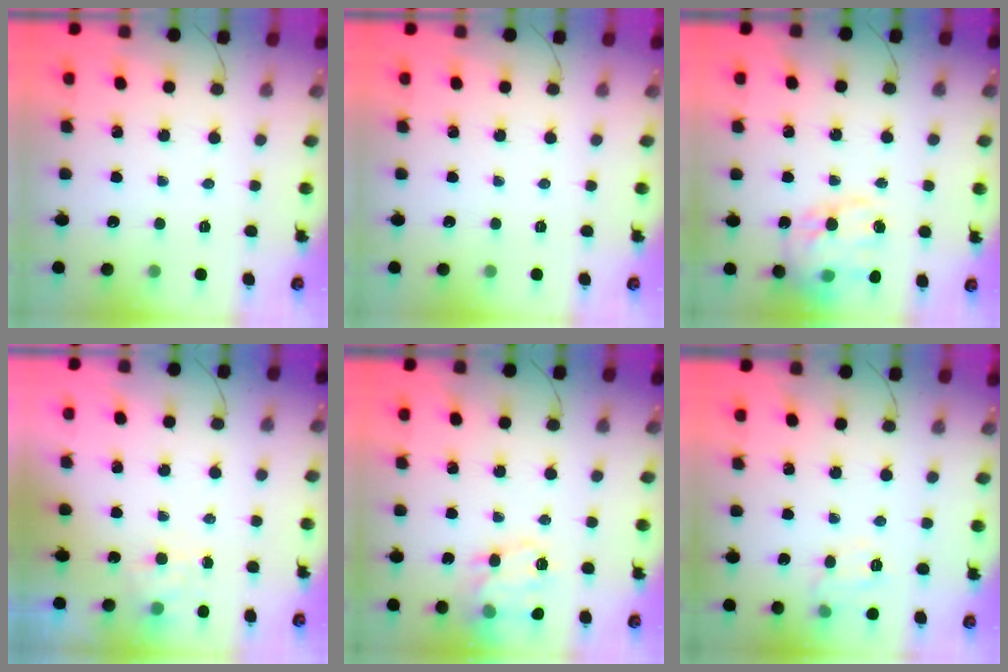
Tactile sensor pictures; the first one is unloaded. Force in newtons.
{"total": 0.0}
{"total": 19.0, "press": 18.5, "slide": 4.2}
{"total": 5.2, "press": 5.0, "slide": 1.4}
{"total": 15.1, "press": 15.1, "slide": 1.2}
{"total": 9.0, "press": 9.0, "slide": 0.6}